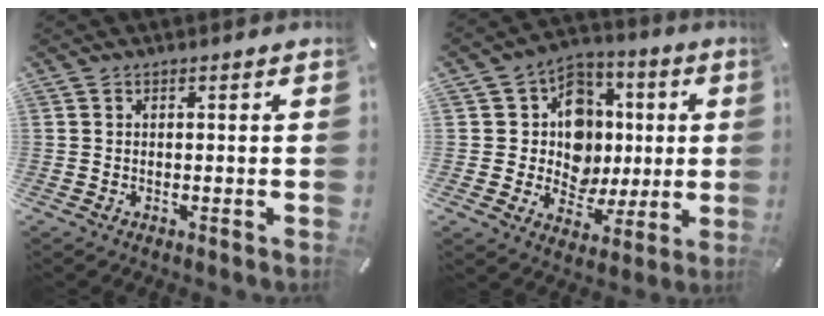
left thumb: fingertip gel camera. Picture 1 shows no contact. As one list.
[{"total": 13.3, "force": [0.5, 12.3, 5.2], "torque": [-0.070, -0.005, 0.020]}]